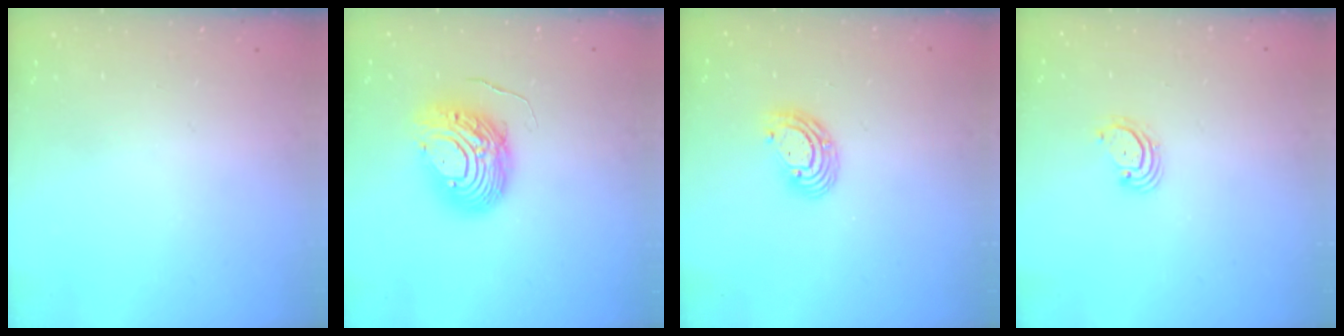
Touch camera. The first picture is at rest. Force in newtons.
{"total": 10.5, "press": 10.5, "slide": 0.9}
{"total": 8.0, "press": 7.9, "slide": 1.2}
{"total": 3.0, "press": 3.0, "slide": 0.3}